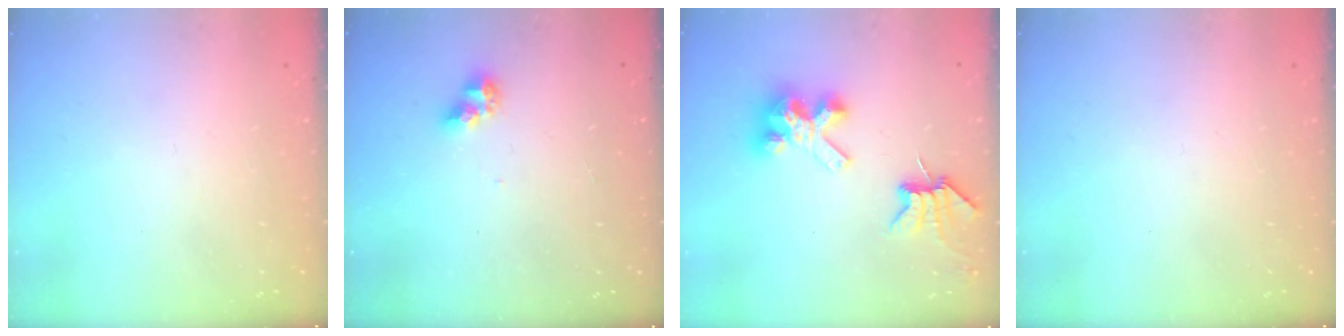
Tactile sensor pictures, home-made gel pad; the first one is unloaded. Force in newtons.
{"total": 6.3, "press": 6.3, "slide": 0.5}
{"total": 8.1, "press": 8.1, "slide": 0.6}
{"total": 0.0}